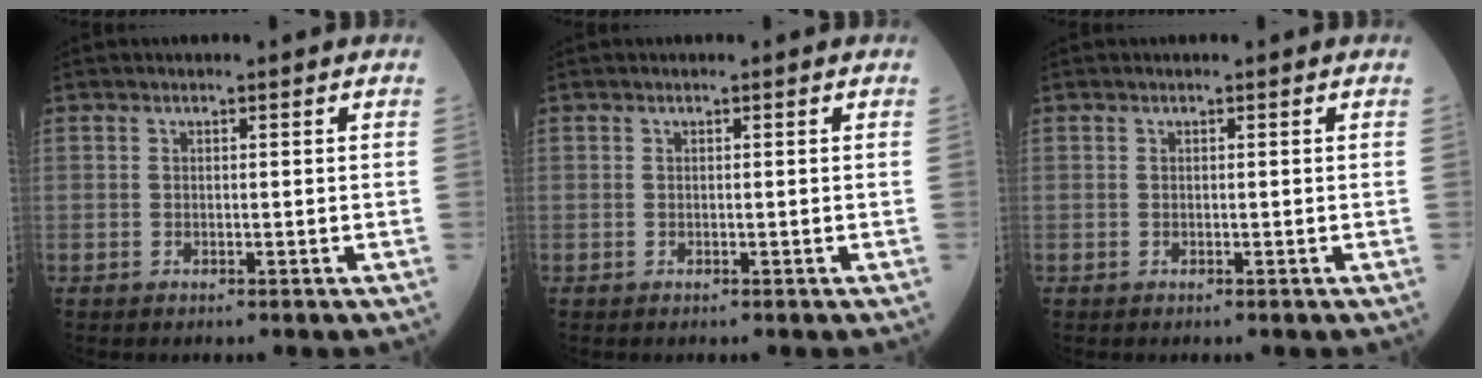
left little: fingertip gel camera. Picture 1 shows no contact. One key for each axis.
{"total": 0.0}
{"total": 0.0}